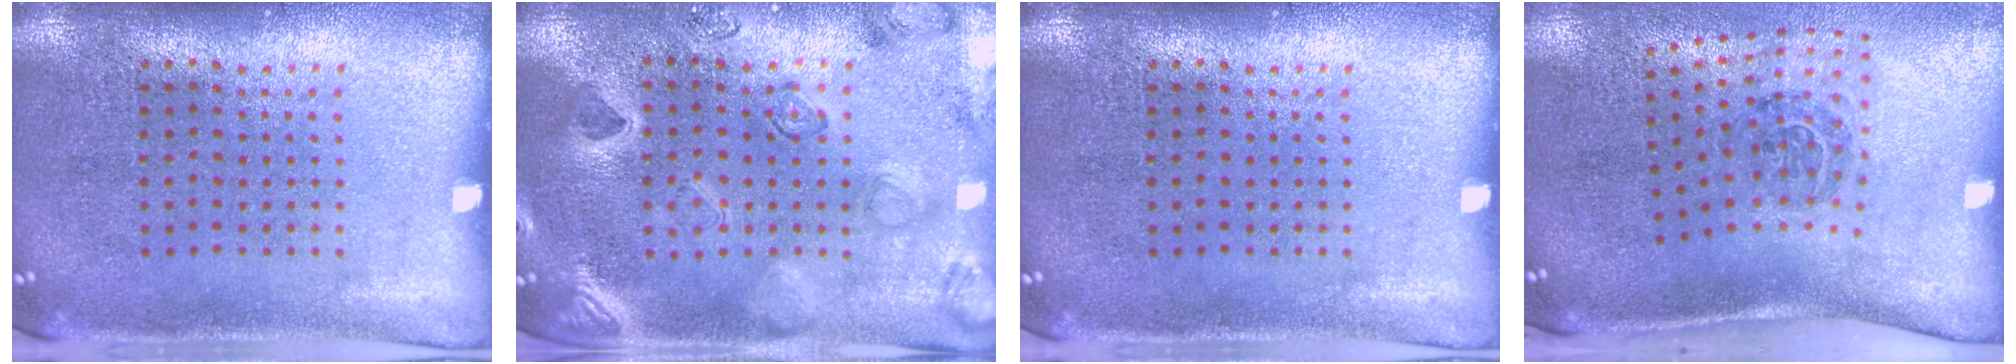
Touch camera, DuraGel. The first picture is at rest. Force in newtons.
{"total": 2.3, "press": 2.3, "slide": 0.6}
{"total": 0.0}
{"total": 1.8, "press": 1.1, "slide": 1.4}